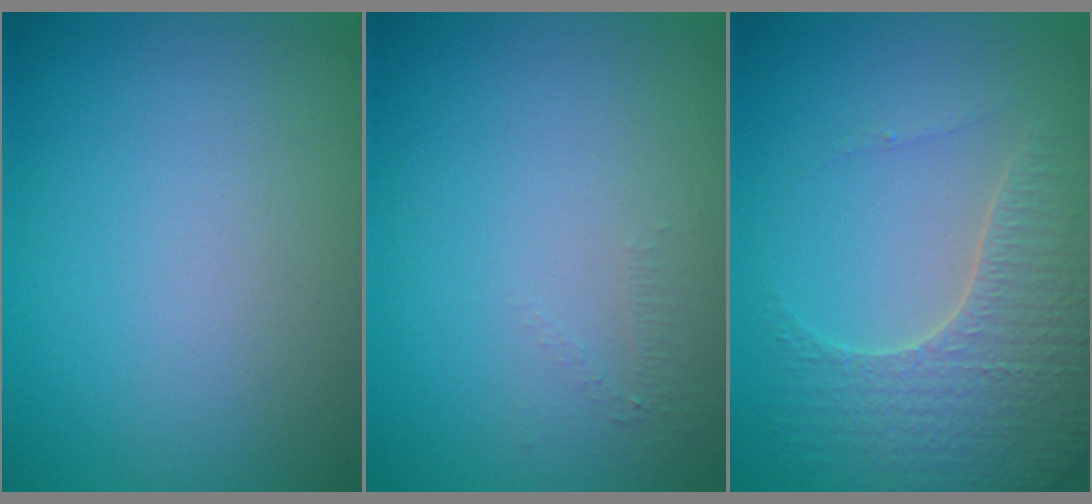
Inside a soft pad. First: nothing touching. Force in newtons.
{"total": 0.5, "press": 0.2, "slide": 0.5}
{"total": 4.3, "press": 4.0, "slide": 1.5}